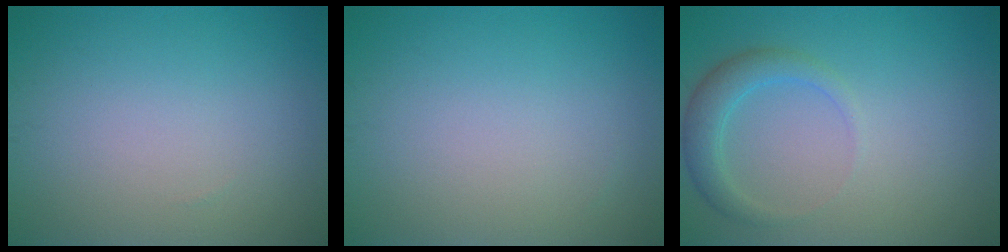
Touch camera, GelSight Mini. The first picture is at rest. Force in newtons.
{"total": 0.0}
{"total": 2.6, "press": 2.6, "slide": 0.0}